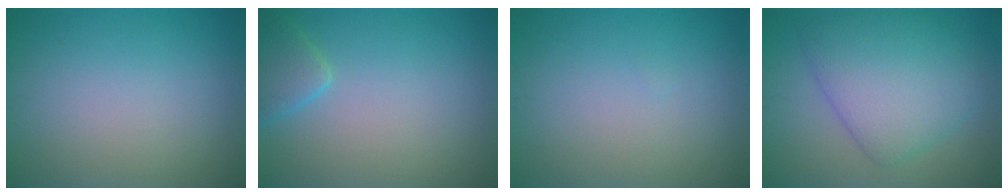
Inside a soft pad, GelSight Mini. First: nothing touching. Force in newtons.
{"total": 2.6, "press": 2.6, "slide": 0.2}
{"total": 0.0}
{"total": 7.4, "press": 7.4, "slide": 0.1}